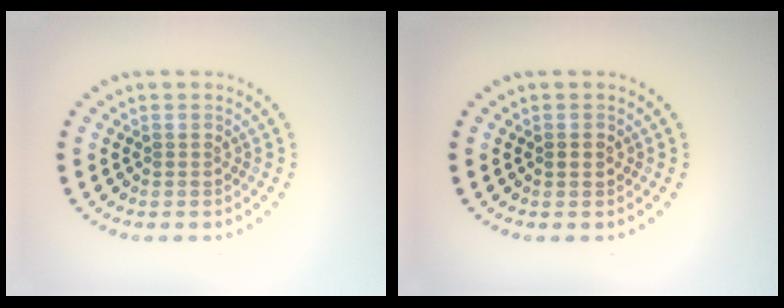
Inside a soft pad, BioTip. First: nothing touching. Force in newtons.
{"total": 1.1, "press": 1.1, "slide": 0.1}